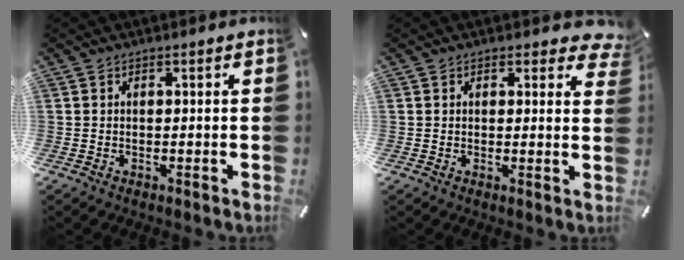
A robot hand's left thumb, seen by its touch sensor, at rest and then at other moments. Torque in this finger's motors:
{"motor_torque": [0.37, -0.39, -0.08, 0.01, -0.01]}